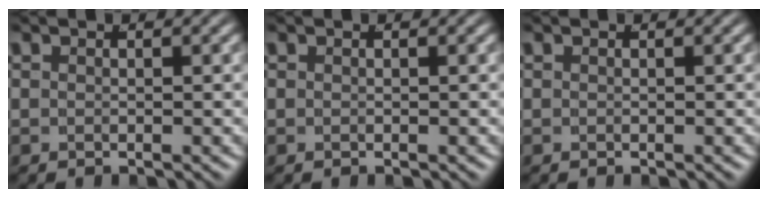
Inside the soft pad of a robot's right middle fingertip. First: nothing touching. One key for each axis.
{"total": 0.0}
{"total": 0.0}